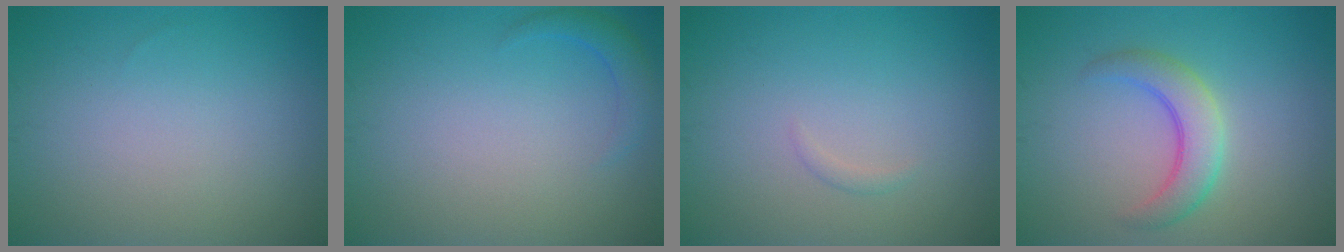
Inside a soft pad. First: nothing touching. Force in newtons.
{"total": 1.6, "press": 1.6, "slide": 0.2}
{"total": 0.5, "press": 0.5, "slide": 0.0}
{"total": 3.8, "press": 3.8, "slide": 0.1}